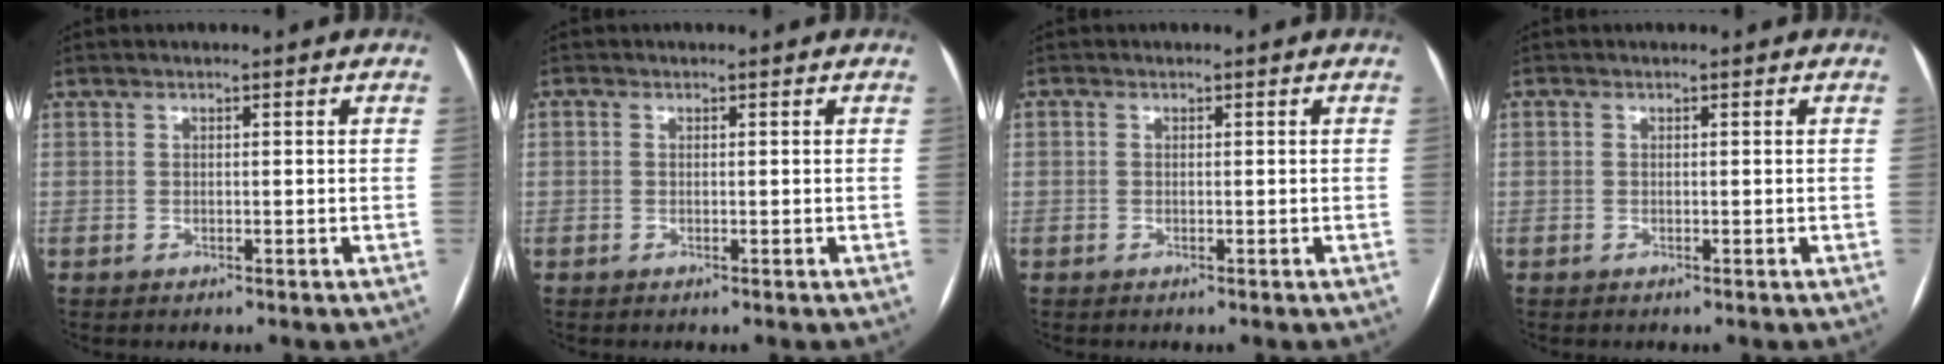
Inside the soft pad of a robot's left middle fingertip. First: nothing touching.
{"total": 0.0}
{"total": 0.0}
{"total": 0.0}